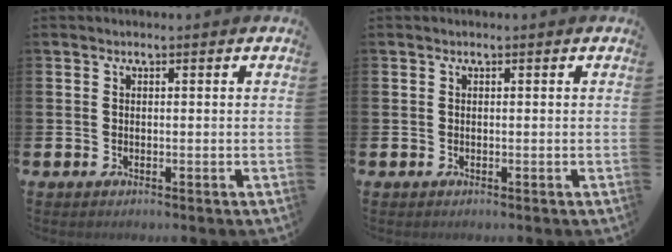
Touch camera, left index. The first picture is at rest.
{"total": 0.0}